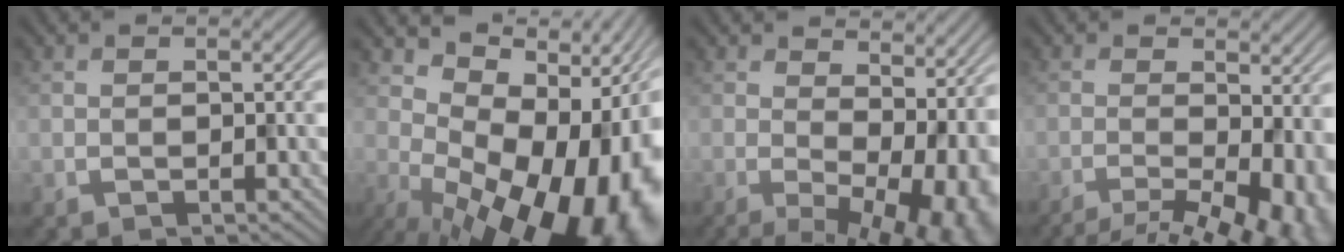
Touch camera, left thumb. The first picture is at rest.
{"total": 18.3, "force": [-2.0, 9.7, 15.4], "torque": [-0.174, -0.017, -0.003]}
{"total": 12.2, "force": [0.1, 6.1, 10.6], "torque": [-0.125, -0.020, 0.041]}
{"total": 8.5, "force": [-3.6, 2.8, 7.2], "torque": [-0.090, -0.015, -0.036]}